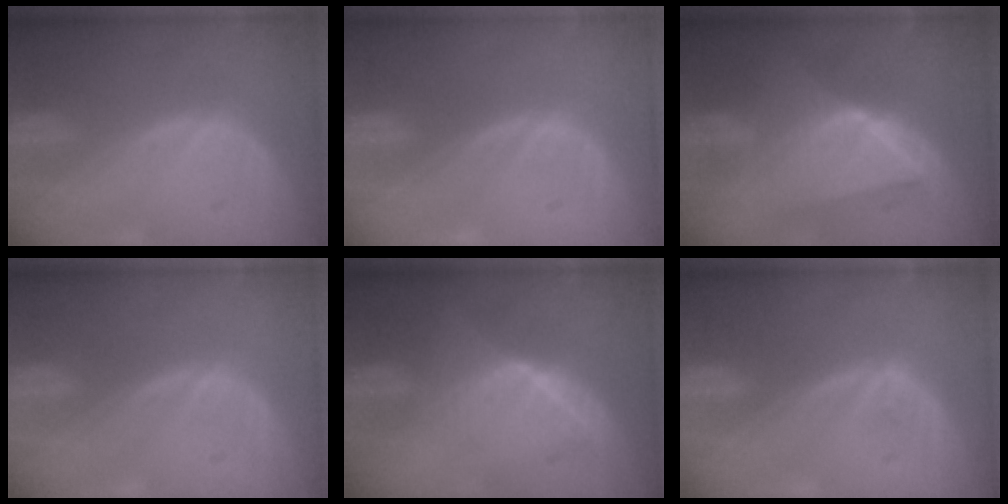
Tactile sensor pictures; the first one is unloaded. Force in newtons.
{"total": 0.7, "press": 0.0, "slide": 0.7}
{"total": 10.0, "press": 10.0, "slide": 0.7}
{"total": 0.0}
{"total": 6.5, "press": 5.9, "slide": 2.6}
{"total": 0.9, "press": 0.6, "slide": 0.6}